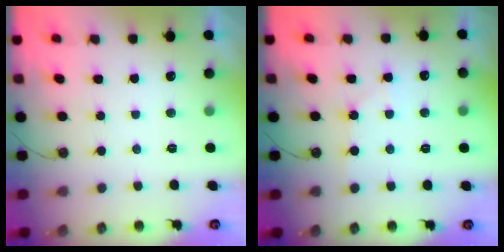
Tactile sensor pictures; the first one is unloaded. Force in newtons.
{"total": 3.9, "press": 3.8, "slide": 0.6}